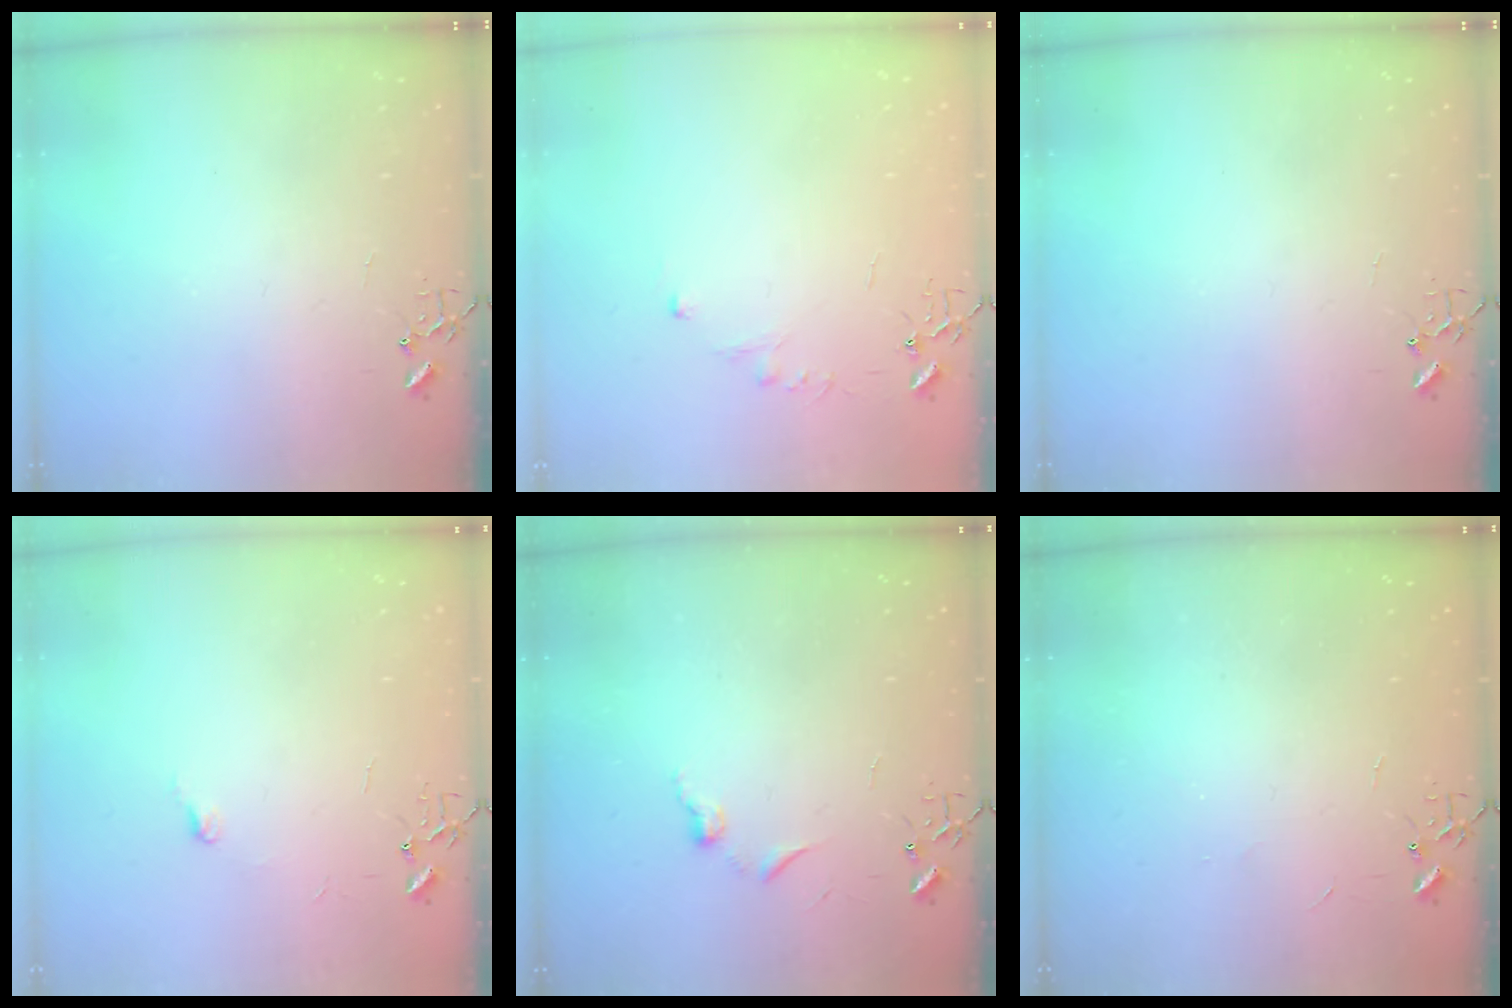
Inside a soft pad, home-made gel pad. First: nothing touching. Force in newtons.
{"total": 4.6, "press": 4.6, "slide": 0.6}
{"total": 0.0}
{"total": 4.7, "press": 4.7, "slide": 0.5}
{"total": 6.1, "press": 6.0, "slide": 0.6}
{"total": 1.9, "press": 1.9, "slide": 0.3}